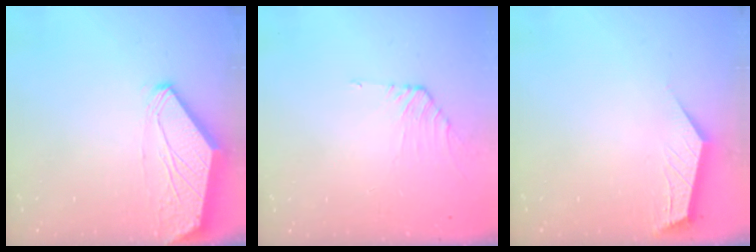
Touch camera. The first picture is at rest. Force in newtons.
{"total": 1.9, "press": 1.8, "slide": 0.6}
{"total": 2.0, "press": 2.0, "slide": 0.3}